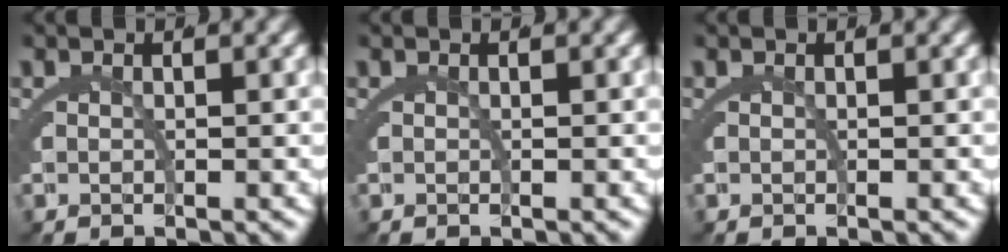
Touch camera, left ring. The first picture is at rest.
{"total": 0.0}
{"total": 0.0}